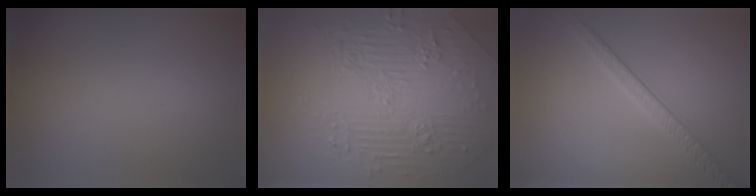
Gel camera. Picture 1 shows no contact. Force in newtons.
{"total": 6.1, "press": 5.5, "slide": 2.6}
{"total": 2.4, "press": 2.0, "slide": 1.4}